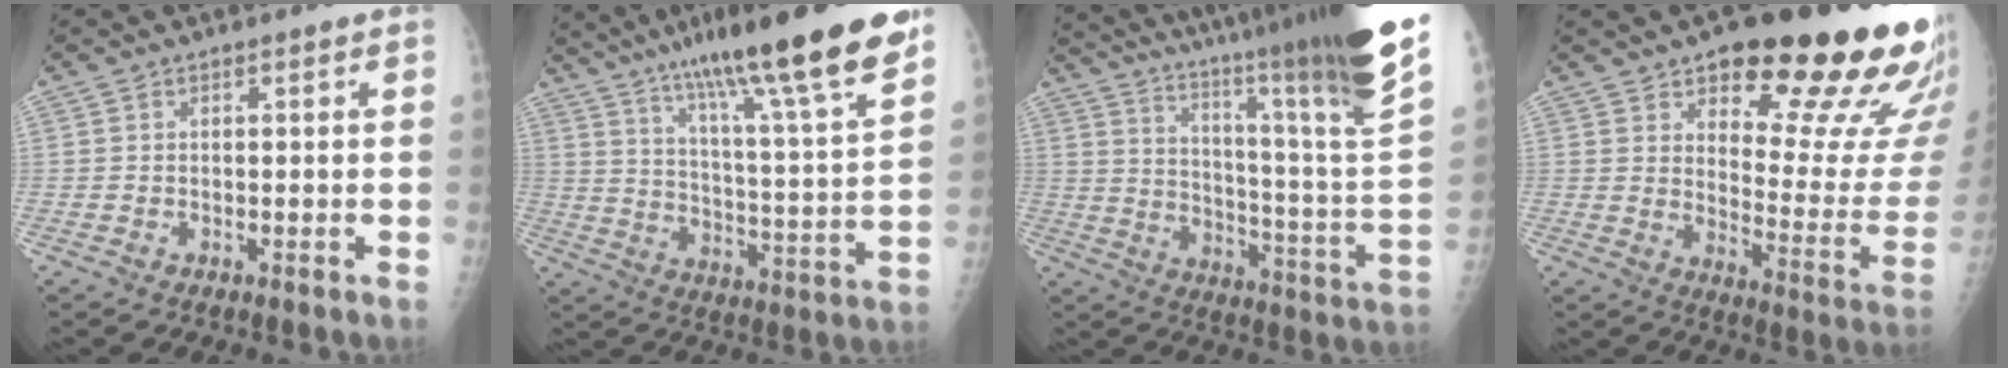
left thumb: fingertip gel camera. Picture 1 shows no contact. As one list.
[{"total": 25.1, "force": [17.1, 2.8, 18.2], "torque": [-0.275, -0.050, 0.271]}, {"total": 37.6, "force": [27.0, 4.1, 25.8], "torque": [-0.319, -0.132, 0.379]}, {"total": 25.0, "force": [16.0, 7.7, 17.5], "torque": [-0.181, -0.096, 0.219]}]